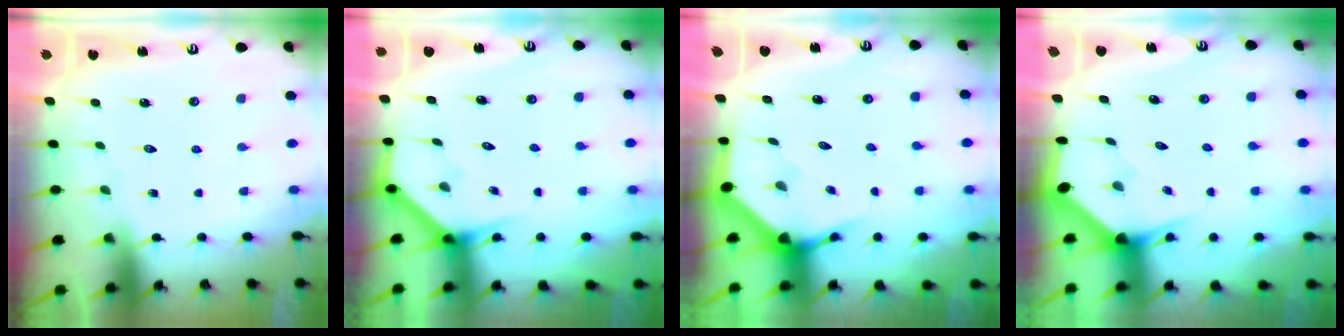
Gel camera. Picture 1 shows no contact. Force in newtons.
{"total": 3.7, "press": 3.7, "slide": 0.3}
{"total": 3.8, "press": 3.8, "slide": 0.3}
{"total": 2.9, "press": 2.9, "slide": 0.0}